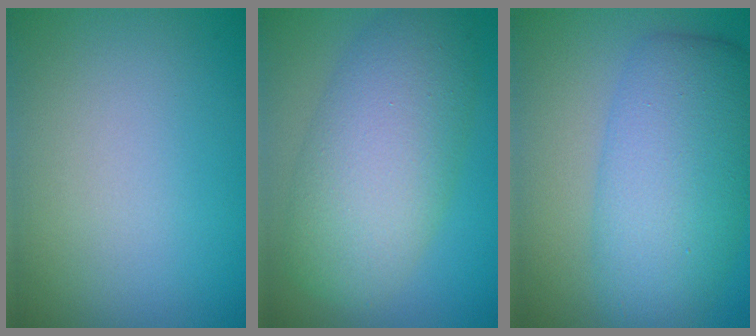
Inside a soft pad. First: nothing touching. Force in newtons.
{"total": 8.2, "press": 8.2, "slide": 0.3}
{"total": 7.9, "press": 7.9, "slide": 0.1}